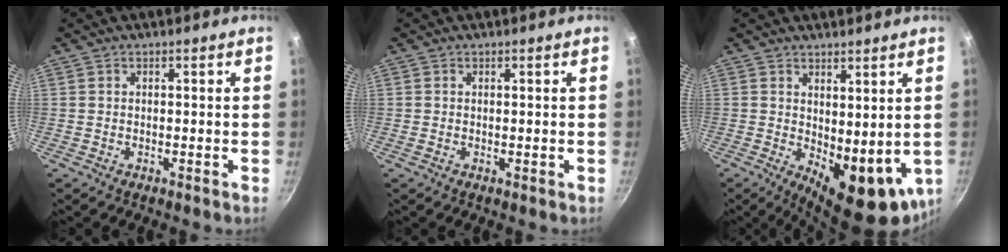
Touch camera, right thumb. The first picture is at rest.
{"total": 0.0}
{"total": 11.6, "force": [1.1, 5.5, 10.1], "torque": [-0.115, -0.030, 0.031]}